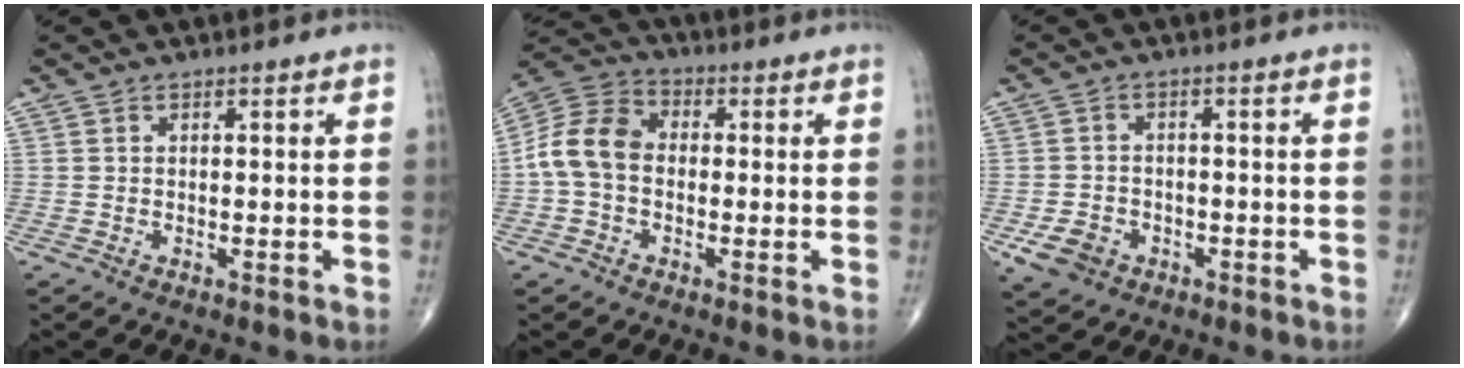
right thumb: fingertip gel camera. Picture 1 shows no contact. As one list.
[{"total": 9.9, "force": [-0.8, 7.3, 6.6], "torque": [-0.122, 0.031, -0.029]}, {"total": 5.5, "force": [-2.4, 4.4, 2.3], "torque": [-0.038, 0.011, -0.035]}]